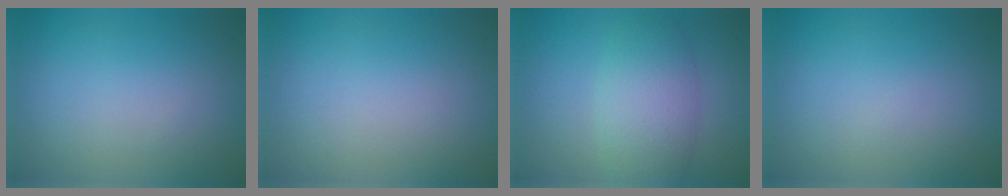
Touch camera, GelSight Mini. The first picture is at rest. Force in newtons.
{"total": 0.0}
{"total": 5.0, "press": 5.0, "slide": 0.3}
{"total": 0.0}